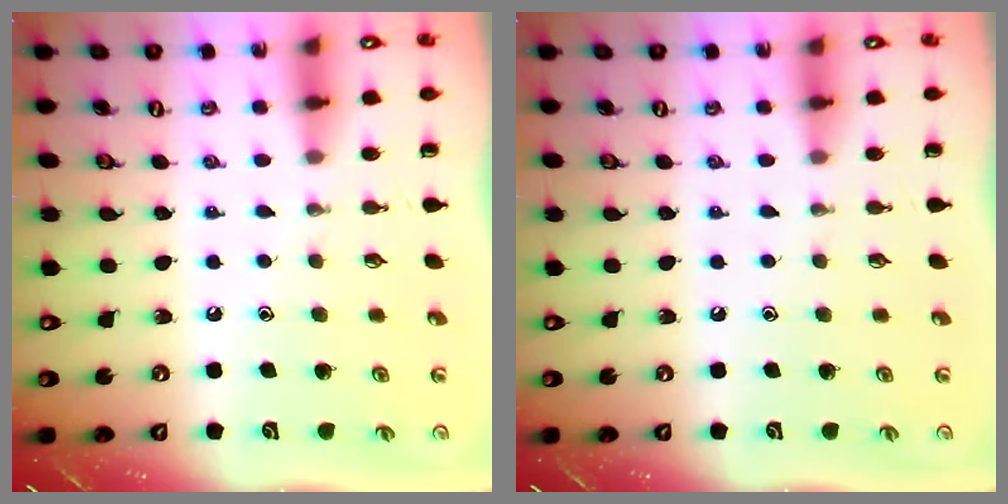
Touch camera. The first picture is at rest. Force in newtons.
{"total": 0.0}